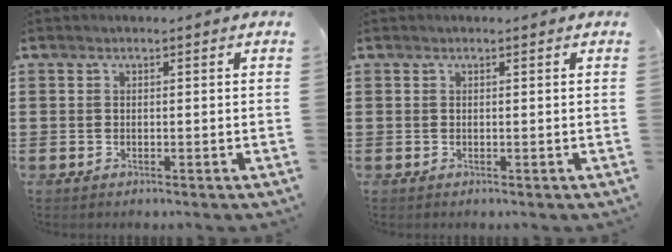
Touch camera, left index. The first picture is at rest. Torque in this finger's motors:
{"motor_torque": [-0.05, -0.03, -0.01, 0.00]}